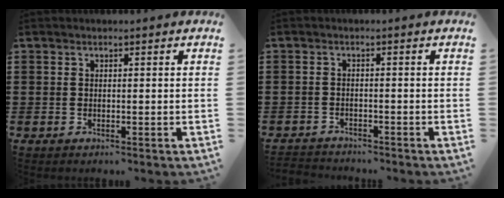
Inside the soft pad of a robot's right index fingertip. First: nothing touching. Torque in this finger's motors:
{"motor_torque": [-0.15, -0.13, -0.58, -0.06]}